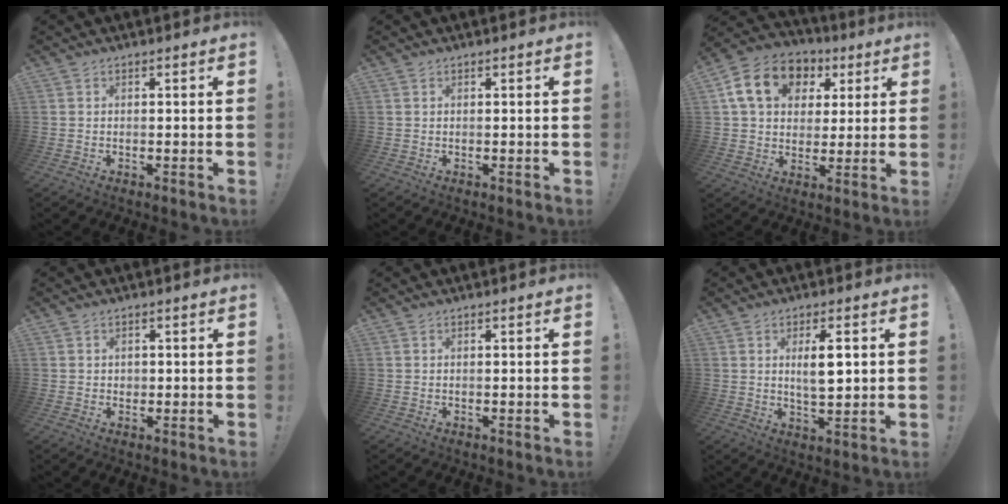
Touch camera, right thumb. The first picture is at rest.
{"total": 0.0}
{"total": 17.3, "force": [6.3, 12.9, 9.6], "torque": [-0.152, -0.002, 0.124]}
{"total": 1.3, "force": [0.1, 1.3, 0.3], "torque": [0.000, 0.001, 0.001]}
{"total": 0.0}
{"total": 7.3, "force": [1.6, 2.4, 6.7], "torque": [-0.110, -0.003, 0.023]}